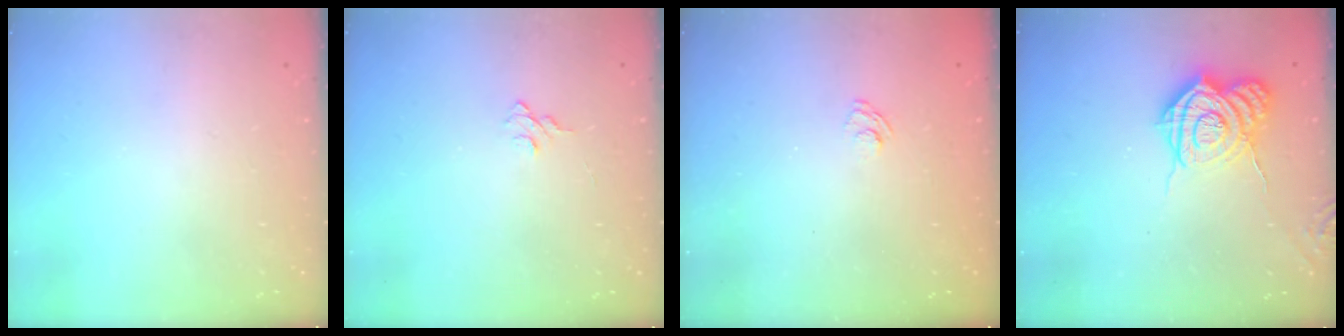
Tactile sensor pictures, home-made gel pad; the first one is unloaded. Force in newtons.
{"total": 3.9, "press": 3.9, "slide": 0.3}
{"total": 2.3, "press": 2.0, "slide": 1.2}
{"total": 11.4, "press": 11.3, "slide": 1.0}